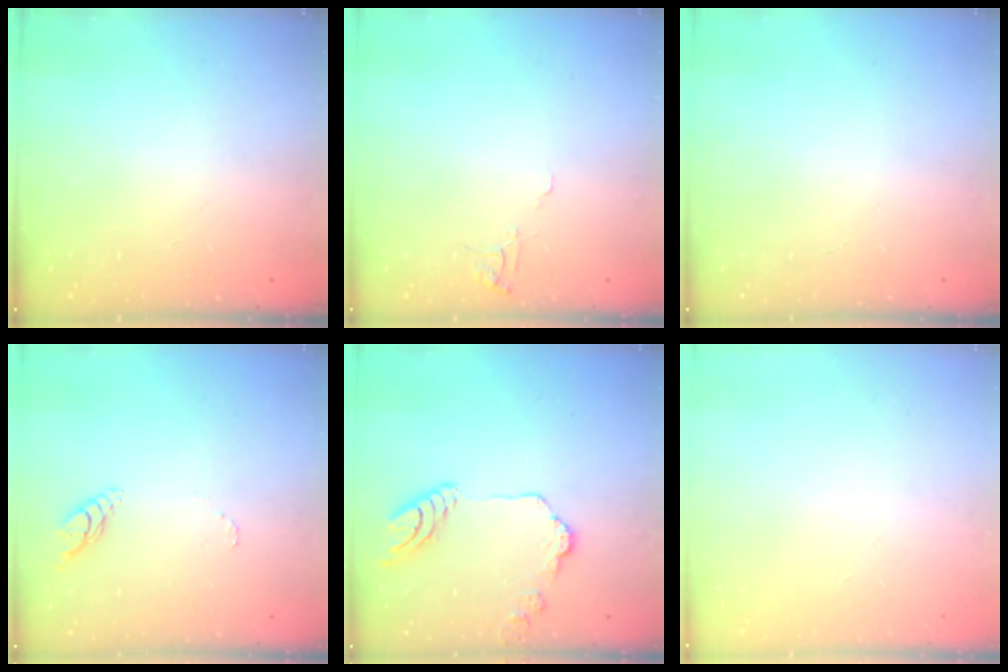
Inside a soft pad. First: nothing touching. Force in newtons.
{"total": 4.2, "press": 4.1, "slide": 0.4}
{"total": 1.7, "press": 1.7, "slide": 0.1}
{"total": 6.4, "press": 6.4, "slide": 0.6}
{"total": 13.1, "press": 13.1, "slide": 1.3}
{"total": 0.0}